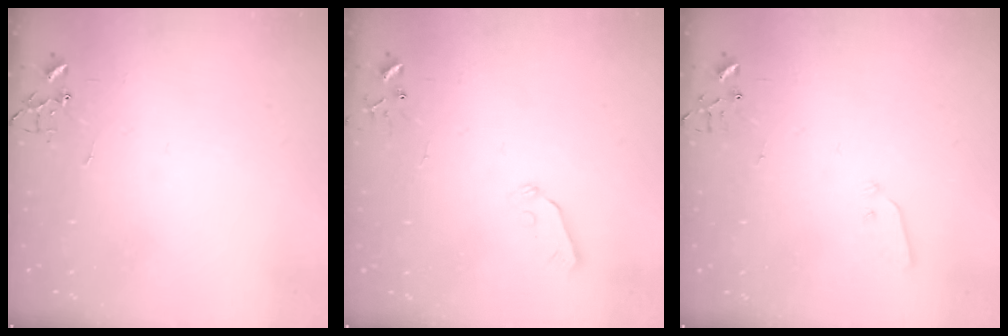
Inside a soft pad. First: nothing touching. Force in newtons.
{"total": 4.3, "press": 4.3, "slide": 0.7}
{"total": 3.8, "press": 3.8, "slide": 0.1}